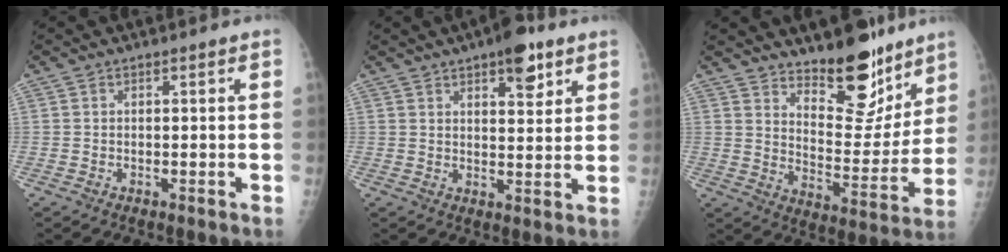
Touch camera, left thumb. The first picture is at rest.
{"total": 7.9, "force": [4.7, 3.1, 5.5], "torque": [-0.057, -0.021, 0.063]}
{"total": 15.0, "force": [11.5, 5.8, 7.7], "torque": [-0.059, -0.098, 0.183]}